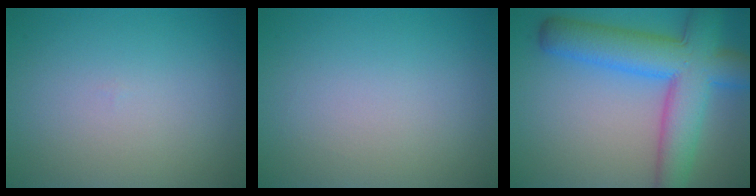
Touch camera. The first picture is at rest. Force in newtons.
{"total": 0.0}
{"total": 9.7, "press": 9.7, "slide": 0.5}